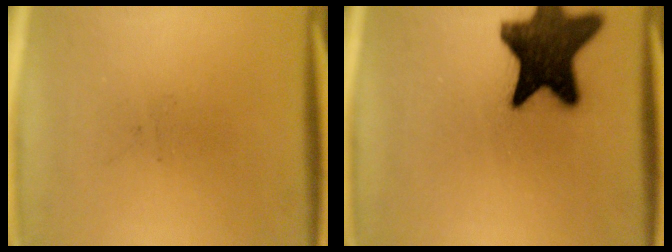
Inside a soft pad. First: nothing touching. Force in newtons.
{"total": 17.7}